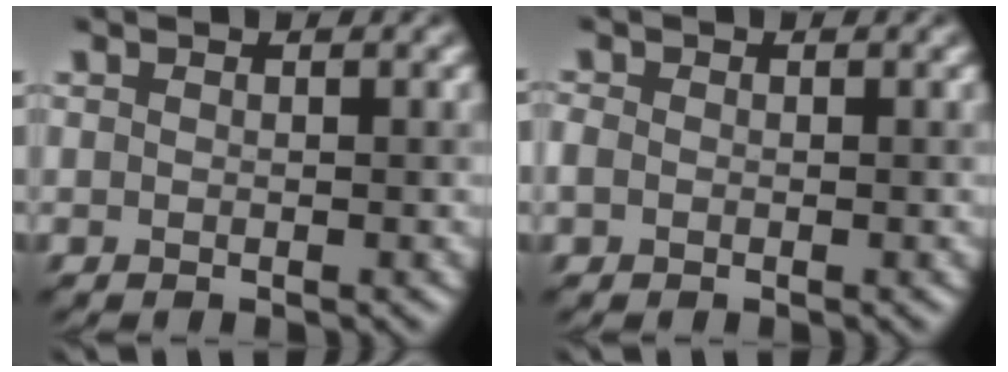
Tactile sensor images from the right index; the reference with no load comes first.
{"total": 0.9, "force": [-0.2, 0.8, 0.4], "torque": [-0.008, 0.000, -0.007]}